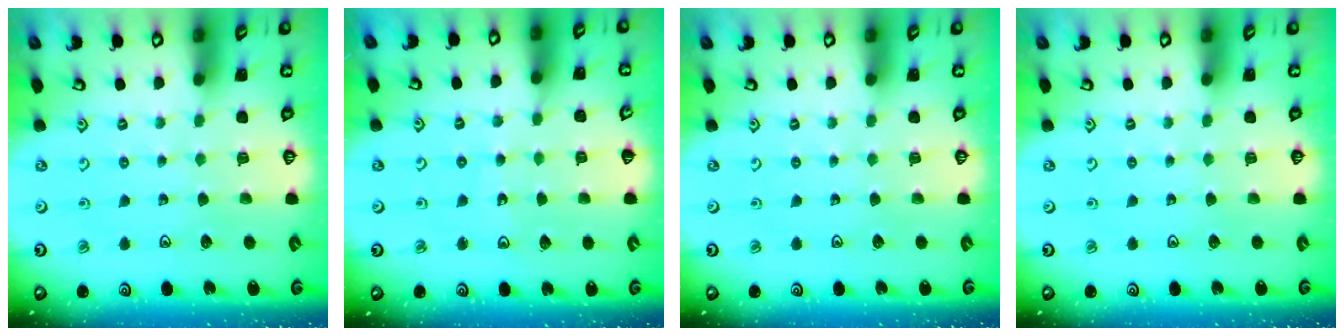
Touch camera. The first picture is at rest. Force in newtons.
{"total": 7.2, "press": 7.0, "slide": 1.4}
{"total": 0.0}
{"total": 0.0}